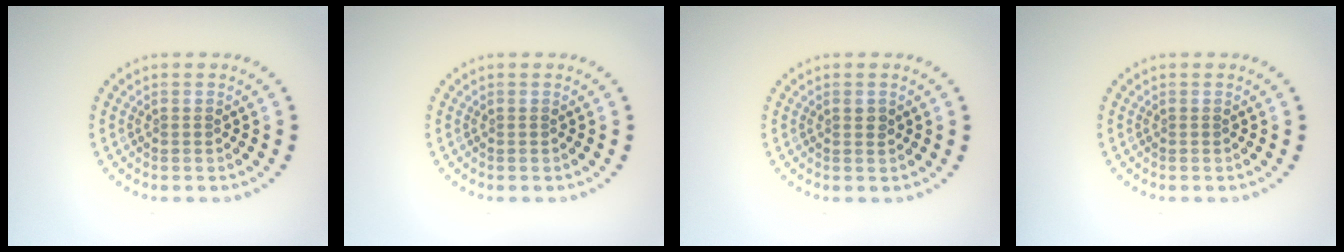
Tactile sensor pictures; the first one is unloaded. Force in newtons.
{"total": 0.0}
{"total": 0.8, "press": 0.7, "slide": 0.3}
{"total": 0.0}